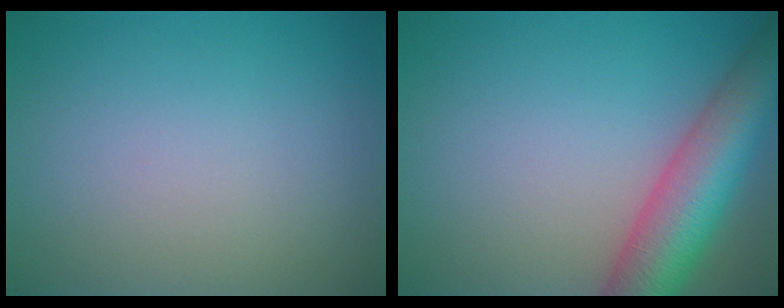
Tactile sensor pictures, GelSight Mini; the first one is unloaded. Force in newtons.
{"total": 8.6, "press": 8.6, "slide": 0.5}